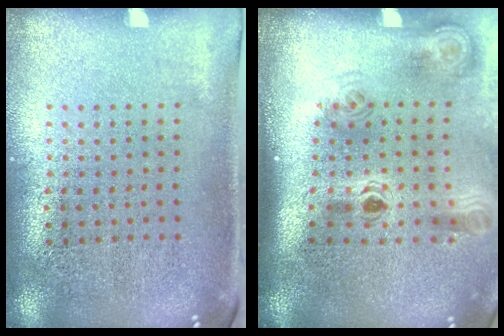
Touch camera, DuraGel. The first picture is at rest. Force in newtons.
{"total": 2.1, "press": 1.4, "slide": 1.5}